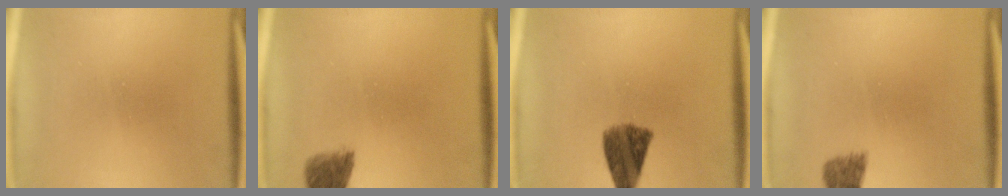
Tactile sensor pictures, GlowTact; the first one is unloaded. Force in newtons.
{"total": 4.1}
{"total": 7.3}
{"total": 1.9}